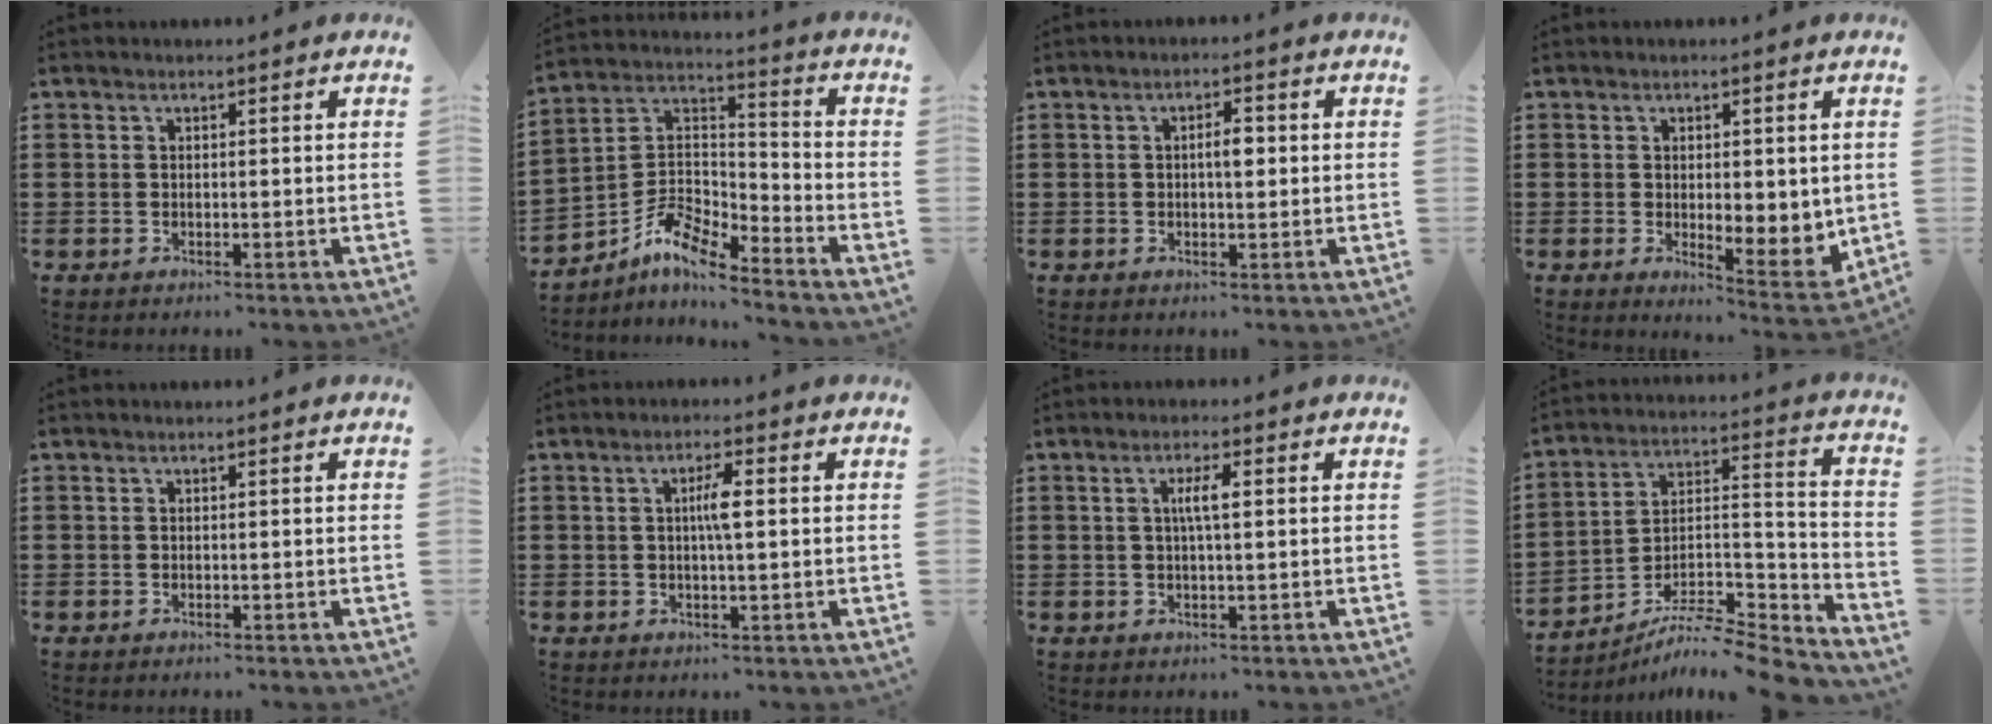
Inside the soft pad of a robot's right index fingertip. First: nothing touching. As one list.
[{"total": 7.7, "force": [-6.0, 2.4, 4.2], "torque": [-0.105, -0.008, -0.124]}, {"total": 2.8, "force": [0.2, 1.0, 2.6], "torque": [-0.043, 0.001, -0.001]}, {"total": 3.8, "force": [0.8, 2.0, 3.1], "torque": [-0.048, 0.000, 0.009]}, {"total": 0.0}, {"total": 3.4, "force": [0.3, 0.5, 3.4], "torque": [-0.064, 0.001, 0.002]}, {"total": 3.2, "force": [0.4, 0.6, 3.1], "torque": [-0.060, 0.003, 0.005]}, {"total": 7.4, "force": [-7.0, 1.0, 2.2], "torque": [-0.026, 0.008, -0.138]}]